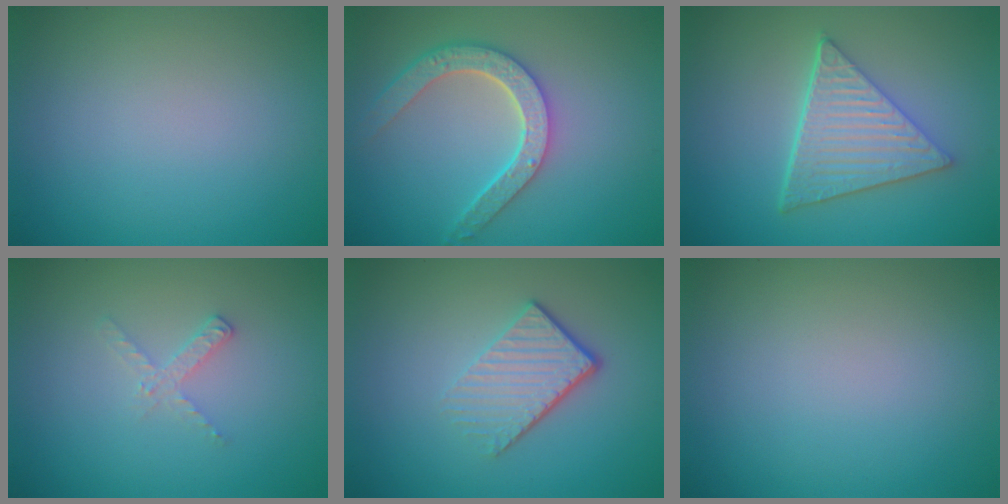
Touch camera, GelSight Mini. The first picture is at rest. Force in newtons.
{"total": 5.0, "press": 4.0, "slide": 3.0}
{"total": 5.9, "press": 4.3, "slide": 4.0}
{"total": 1.4, "press": 1.4, "slide": 0.1}
{"total": 4.1, "press": 2.8, "slide": 3.0}
{"total": 0.0}